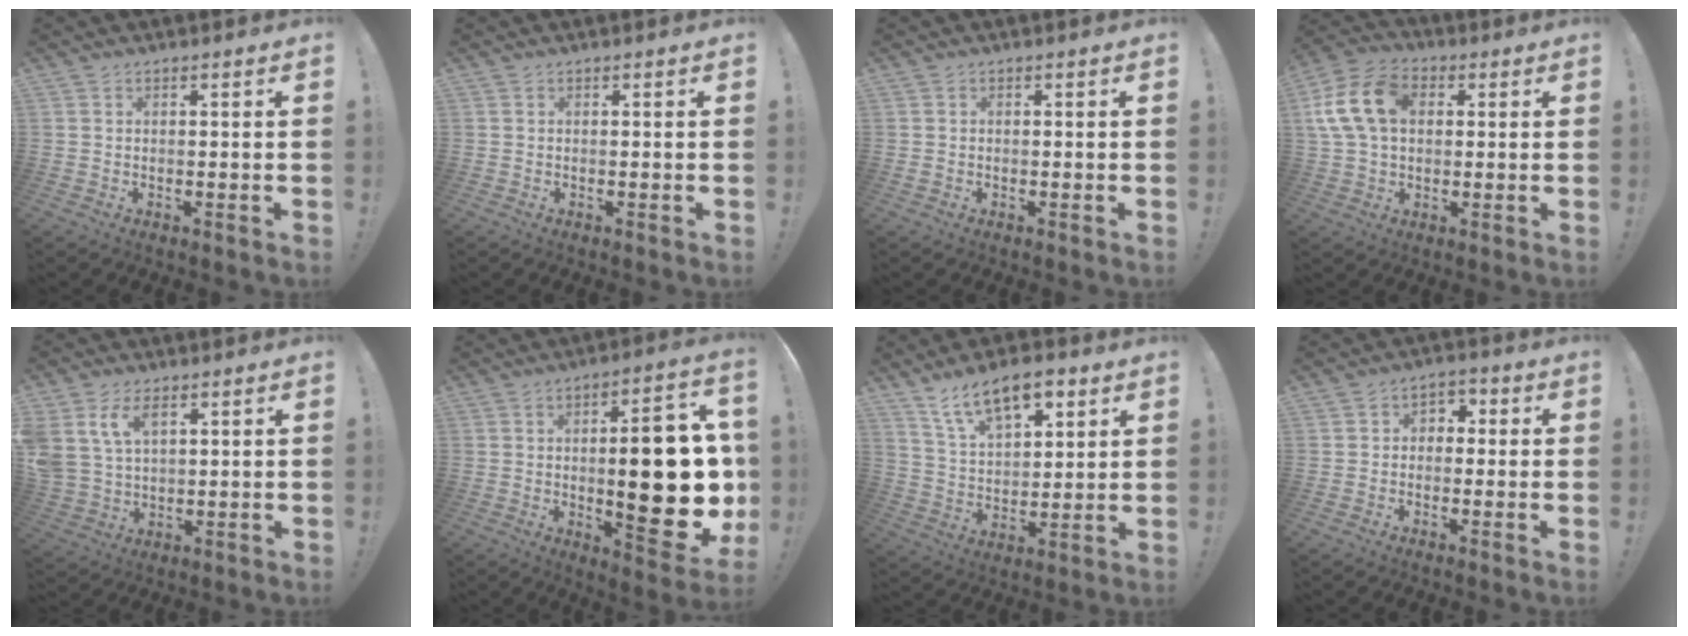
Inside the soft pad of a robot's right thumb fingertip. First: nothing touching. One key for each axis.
{"total": 0.0}
{"total": 0.6, "fx": -0.2, "fy": 0.5, "fz": 0.3, "tx": -0.013, "ty": 0.005, "tz": -0.002}
{"total": 15.7, "fx": 3.4, "fy": 11.3, "fz": 10.3, "tx": -0.198, "ty": 0.008, "tz": 0.067}
{"total": 9.0, "fx": 4.5, "fy": 5.7, "fz": 5.2, "tx": -0.112, "ty": -0.011, "tz": 0.087}
{"total": 22.8, "fx": -0.5, "fy": 7.9, "fz": 21.4, "tx": -0.294, "ty": -0.006, "tz": 0.000}
{"total": 14.1, "fx": 8.6, "fy": 7.0, "fz": 8.7, "tx": -0.139, "ty": -0.039, "tz": 0.155}
{"total": 4.0, "fx": -1.5, "fy": 3.3, "fz": 1.7, "tx": -0.028, "ty": 0.022, "tz": -0.026}